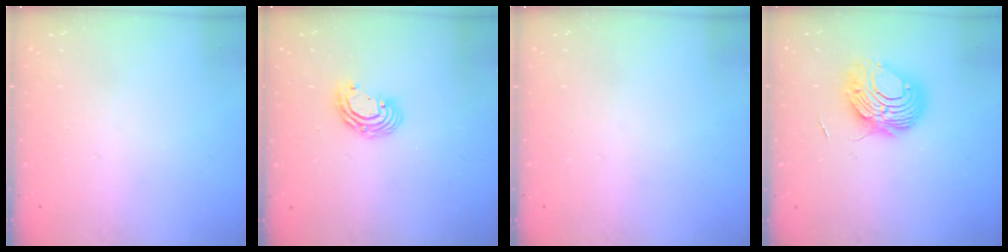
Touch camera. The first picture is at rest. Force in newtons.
{"total": 6.9, "press": 6.9, "slide": 0.8}
{"total": 0.0}
{"total": 8.7, "press": 8.7, "slide": 0.8}